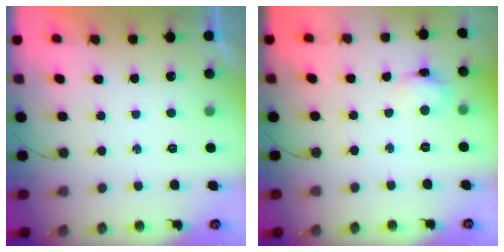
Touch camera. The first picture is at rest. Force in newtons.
{"total": 4.5, "press": 4.5, "slide": 0.4}